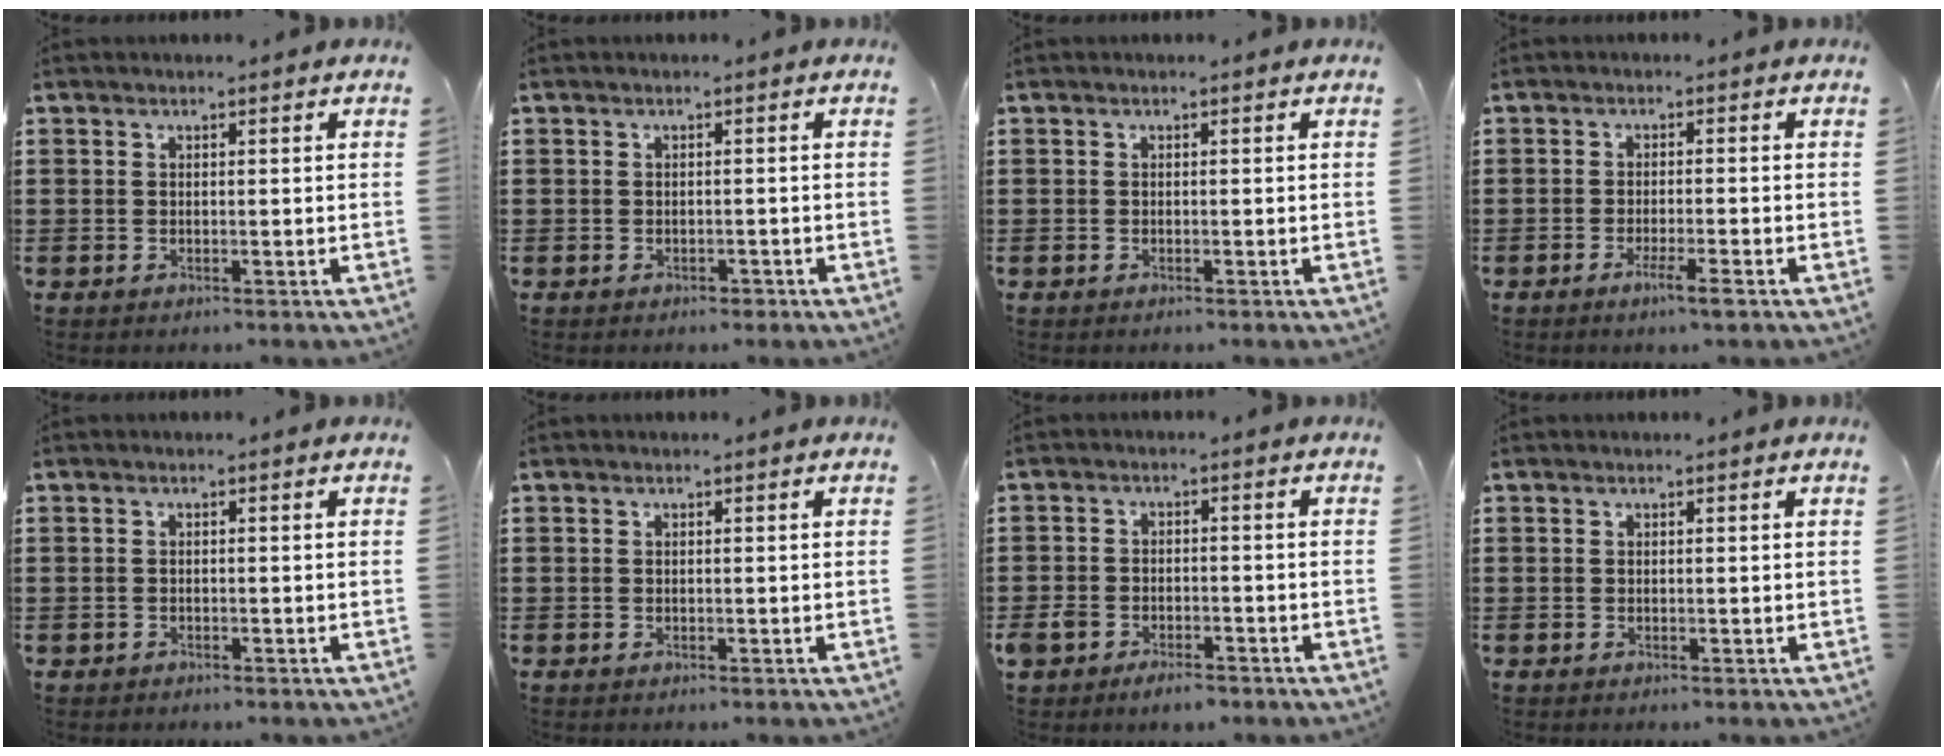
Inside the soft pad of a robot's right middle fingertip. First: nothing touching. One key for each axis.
{"total": 0.7, "fx": -0.7, "fy": 0.3, "fz": 0.0, "tx": -0.002, "ty": 0.001, "tz": -0.015}
{"total": 0.0}
{"total": 3.2, "fx": -2.0, "fy": 0.1, "fz": 2.5, "tx": -0.046, "ty": -0.006, "tz": -0.037}
{"total": 0.6, "fx": -0.5, "fy": 0.3, "fz": 0.0, "tx": -0.001, "ty": 0.003, "tz": -0.012}
{"total": 0.0}
{"total": 3.2, "fx": -2.7, "fy": 1.3, "fz": 1.0, "tx": -0.035, "ty": 0.001, "tz": -0.059}
{"total": 0.0}